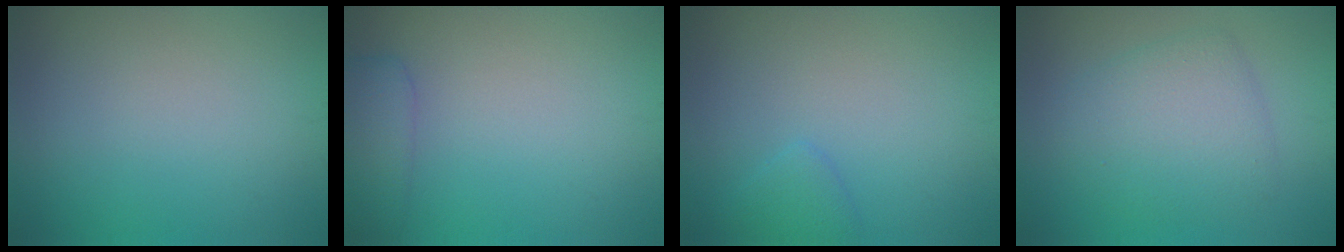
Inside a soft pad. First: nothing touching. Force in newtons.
{"total": 2.5, "press": 2.5, "slide": 0.2}
{"total": 1.3, "press": 1.3, "slide": 0.0}
{"total": 4.4, "press": 4.4, "slide": 0.2}